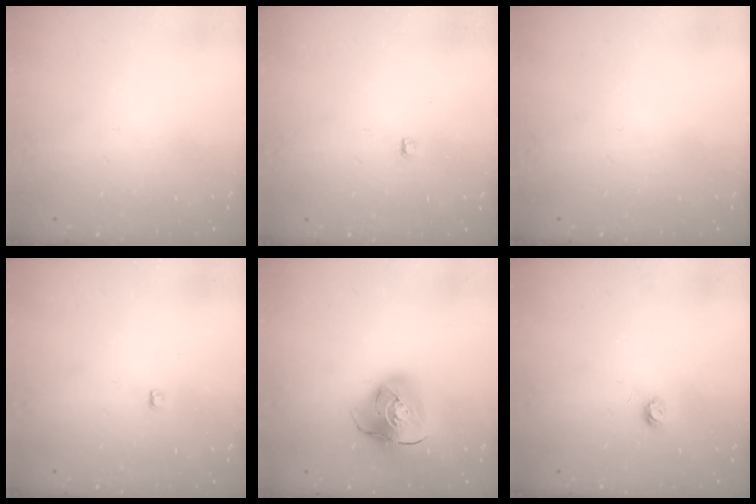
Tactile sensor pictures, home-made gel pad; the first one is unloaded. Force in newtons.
{"total": 2.8, "press": 2.7, "slide": 0.3}
{"total": 0.0}
{"total": 2.8, "press": 2.7, "slide": 0.3}
{"total": 10.6, "press": 10.5, "slide": 1.2}
{"total": 4.2, "press": 4.2, "slide": 0.5}